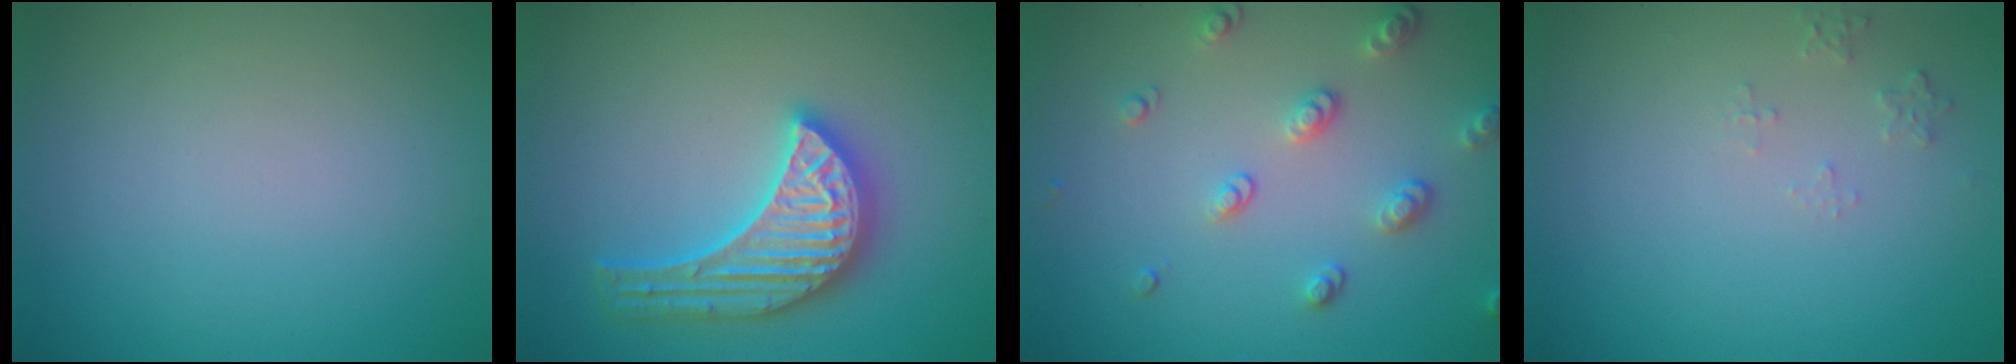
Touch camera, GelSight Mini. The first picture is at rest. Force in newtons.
{"total": 5.6, "press": 5.5, "slide": 0.8}
{"total": 2.6, "press": 2.4, "slide": 0.9}
{"total": 1.1, "press": 1.1, "slide": 0.2}